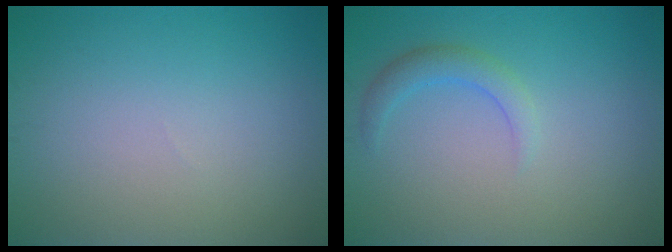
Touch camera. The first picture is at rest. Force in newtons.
{"total": 2.0, "press": 2.0, "slide": 0.1}